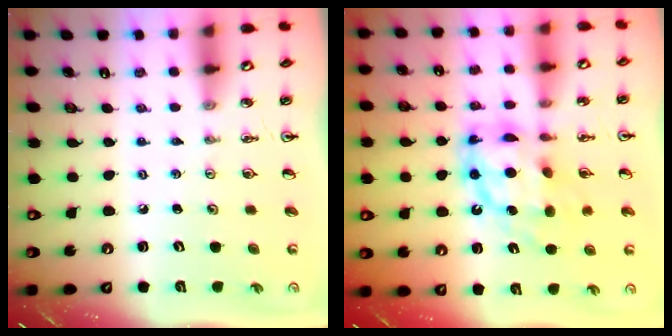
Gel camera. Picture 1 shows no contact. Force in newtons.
{"total": 13.8, "press": 13.7, "slide": 1.1}